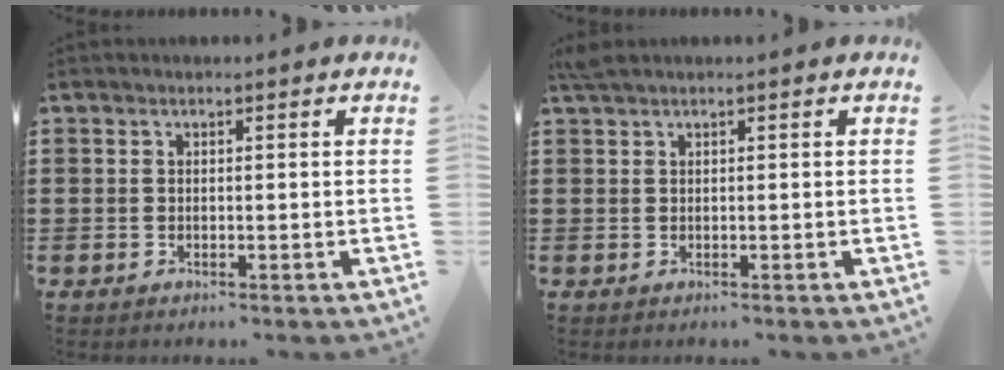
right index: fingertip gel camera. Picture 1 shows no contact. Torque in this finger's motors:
{"motor_torque": [0.05, -0.15, 0.00, 0.04]}